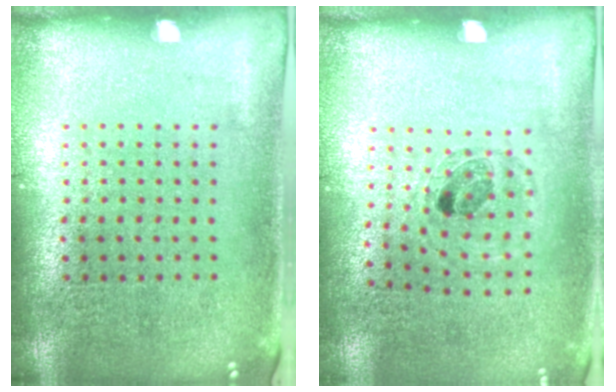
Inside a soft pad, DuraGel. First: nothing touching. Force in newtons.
{"total": 0.9, "press": 0.9, "slide": 0.2}